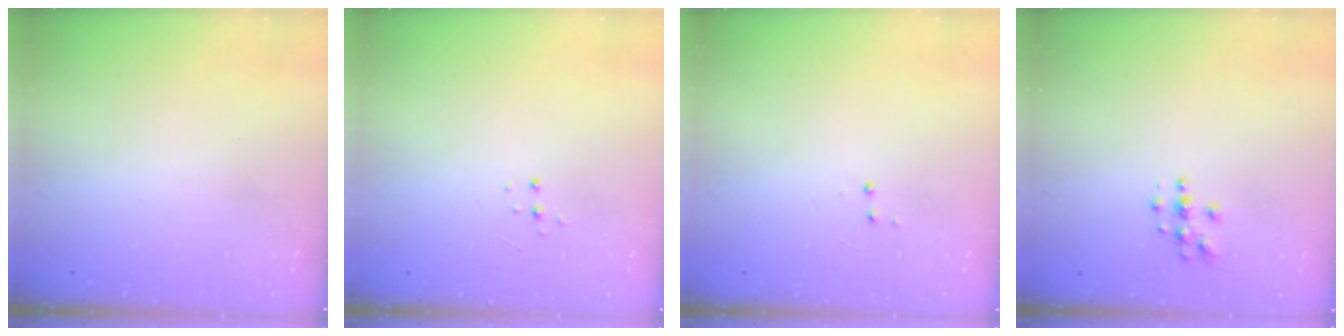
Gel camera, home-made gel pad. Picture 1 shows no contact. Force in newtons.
{"total": 4.2, "press": 4.2, "slide": 0.5}
{"total": 2.9, "press": 2.8, "slide": 0.4}
{"total": 3.6, "press": 3.6, "slide": 0.4}